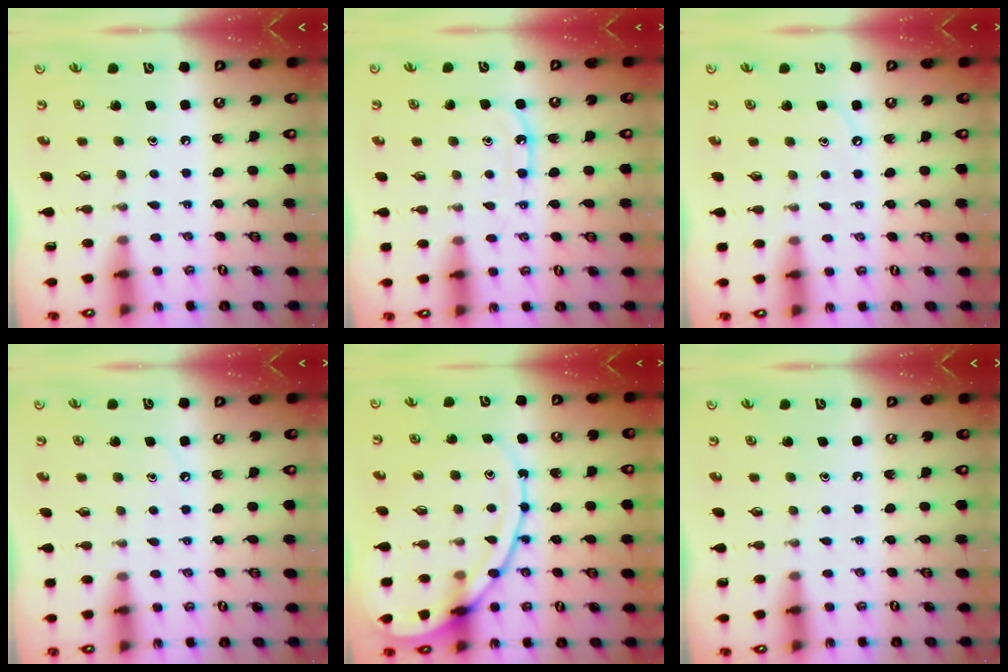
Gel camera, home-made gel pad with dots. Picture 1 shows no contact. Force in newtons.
{"total": 8.2, "press": 8.1, "slide": 0.9}
{"total": 4.1, "press": 4.1, "slide": 0.6}
{"total": 2.5, "press": 2.5, "slide": 0.4}
{"total": 13.9, "press": 13.8, "slide": 1.4}
{"total": 0.0}